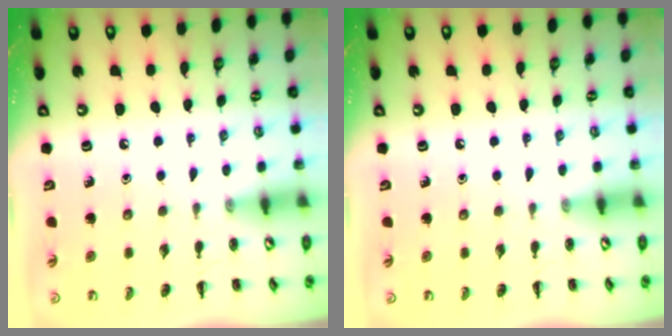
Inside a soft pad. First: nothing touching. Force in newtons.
{"total": 0.0}